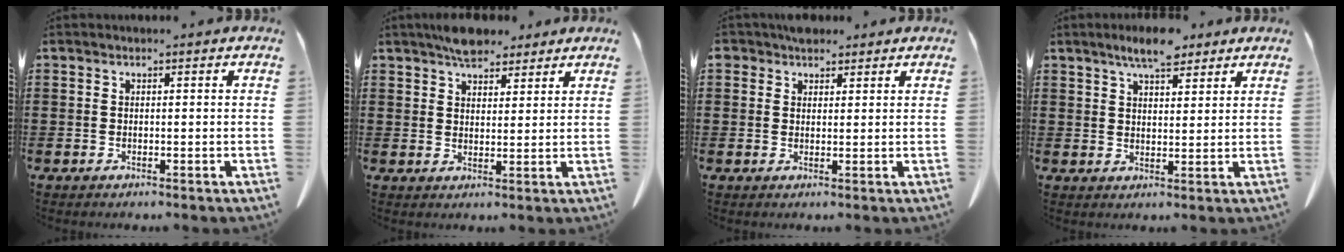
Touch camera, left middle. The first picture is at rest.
{"total": 5.2, "force": [4.4, 2.0, 1.9], "torque": [-0.039, -0.005, 0.081]}
{"total": 2.6, "force": [2.1, 1.4, 0.6], "torque": [-0.010, 0.004, 0.040]}
{"total": 5.9, "force": [4.7, 1.8, 3.0], "torque": [-0.060, -0.008, 0.085]}